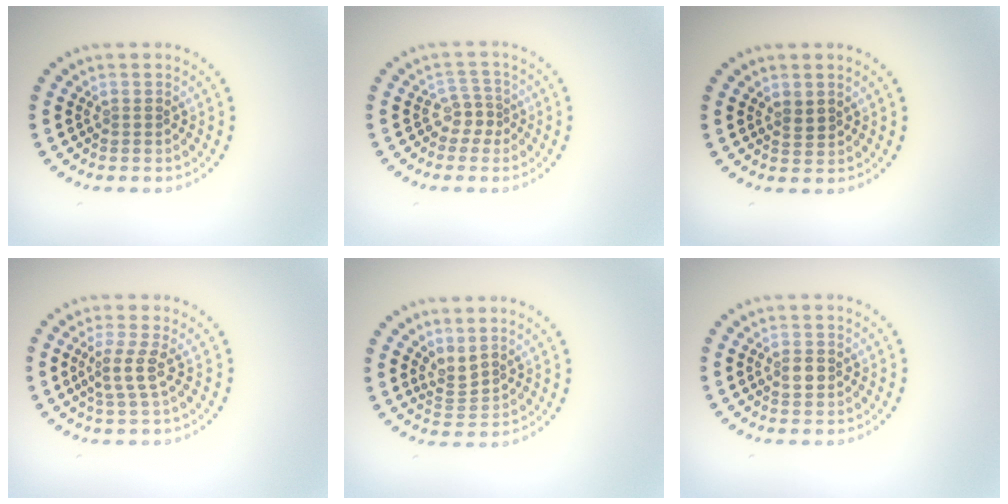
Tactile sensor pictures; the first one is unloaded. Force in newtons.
{"total": 1.8, "press": 1.3, "slide": 1.3}
{"total": 1.1, "press": 1.0, "slide": 0.5}
{"total": 2.2, "press": 1.5, "slide": 1.5}
{"total": 2.0, "press": 1.4, "slide": 1.4}
{"total": 1.5, "press": 1.5, "slide": 0.3}